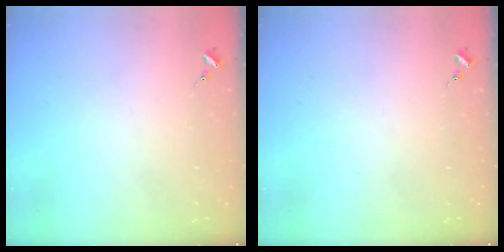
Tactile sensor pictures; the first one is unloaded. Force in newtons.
{"total": 0.0}